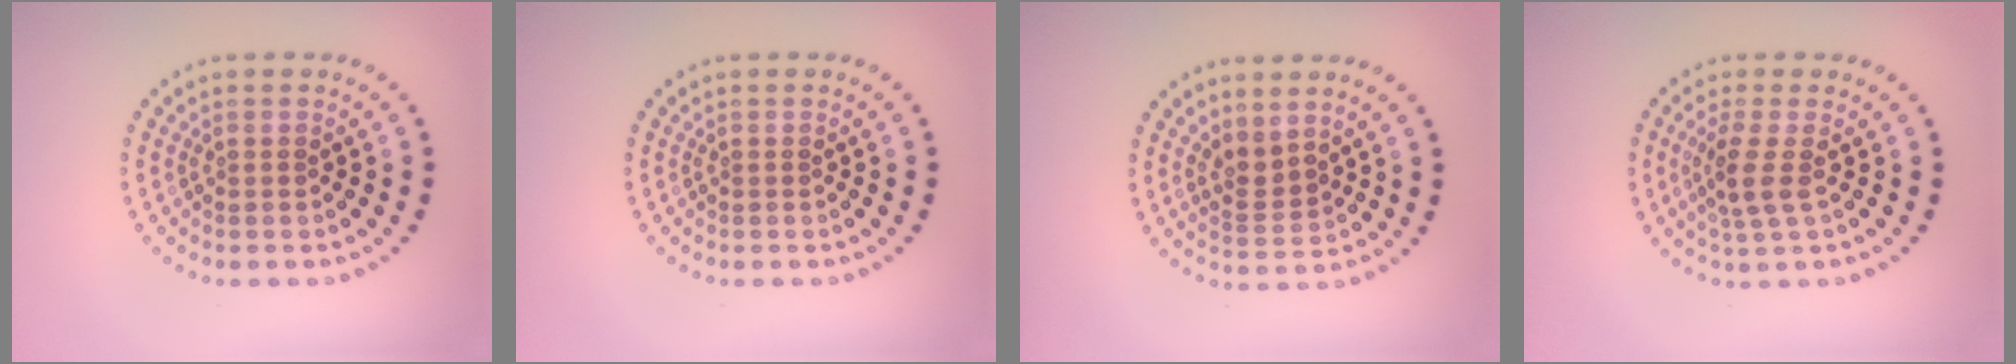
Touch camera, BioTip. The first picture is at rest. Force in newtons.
{"total": 0.0}
{"total": 2.3, "press": 1.5, "slide": 1.7}
{"total": 2.6, "press": 2.1, "slide": 1.6}